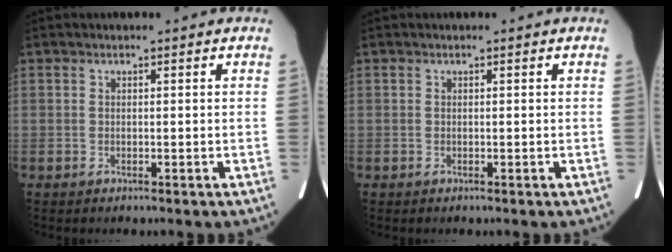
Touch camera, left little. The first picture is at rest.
{"total": 0.0}